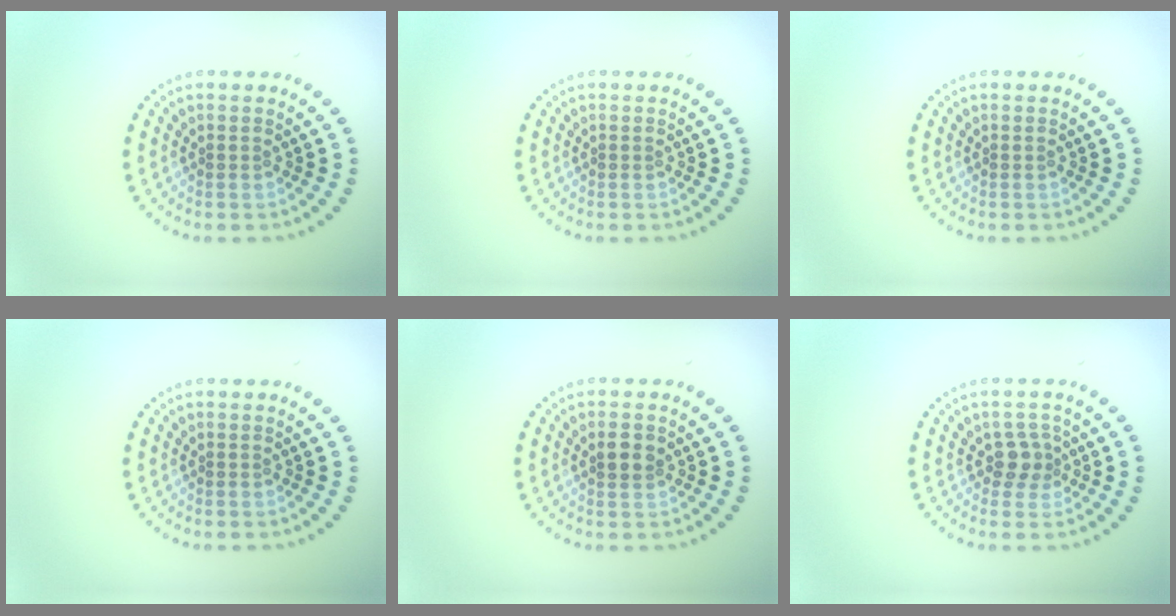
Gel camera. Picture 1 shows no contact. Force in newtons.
{"total": 0.0}
{"total": 0.0}
{"total": 0.0}
{"total": 1.8, "press": 1.7, "slide": 0.6}
{"total": 2.1, "press": 1.7, "slide": 1.2}